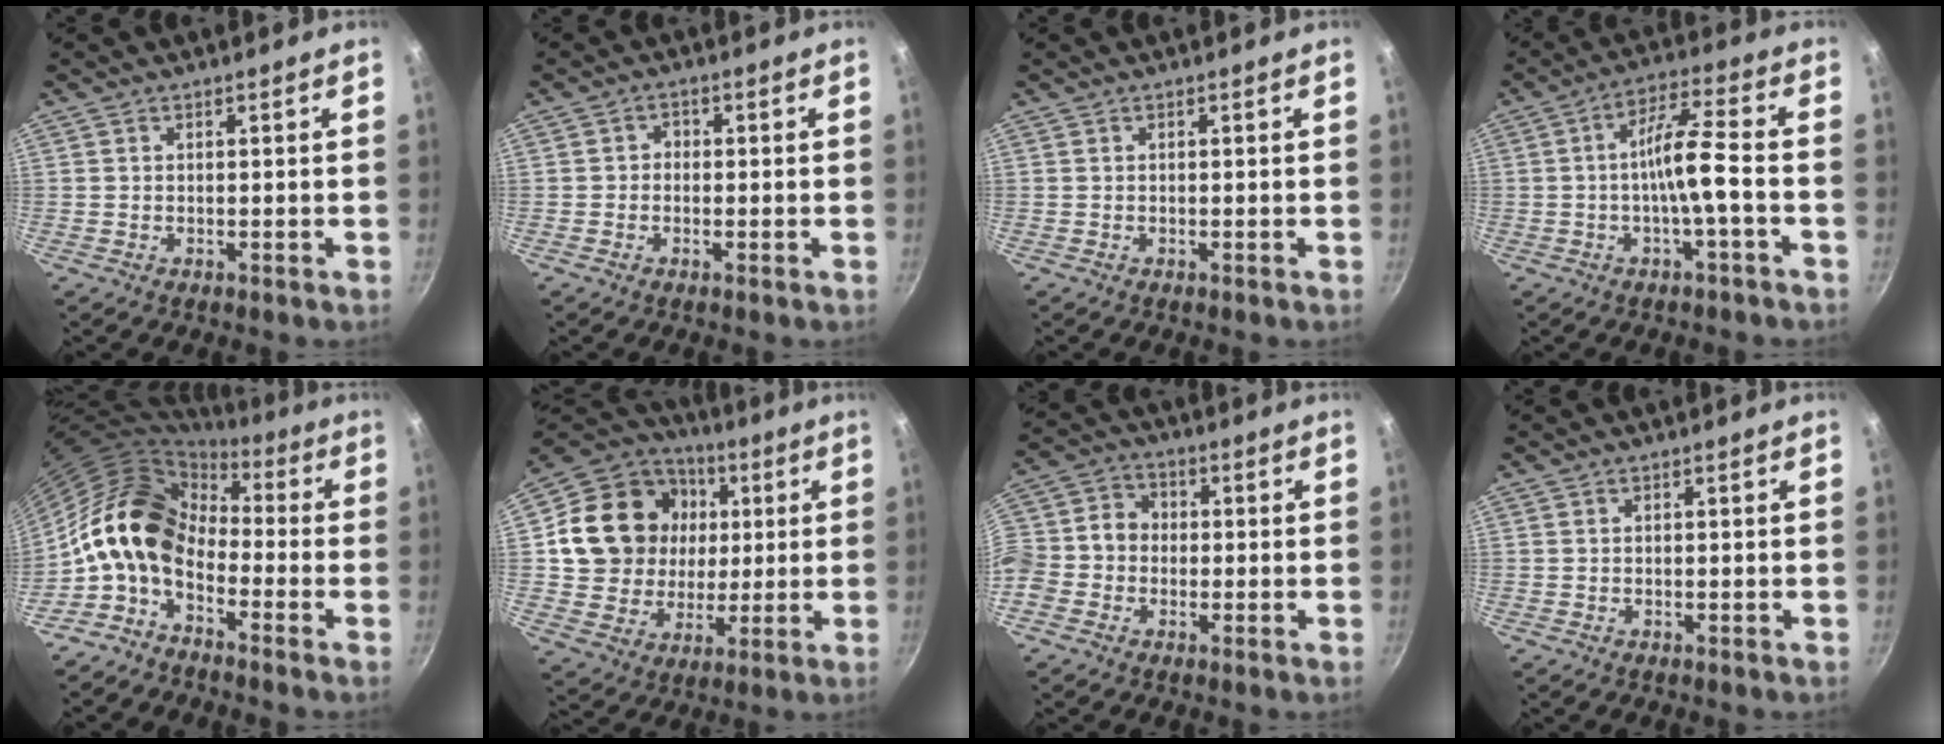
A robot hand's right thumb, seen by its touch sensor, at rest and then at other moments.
{"total": 1.8, "force": [-0.4, 1.6, 0.7], "torque": [-0.001, 0.005, -0.013]}
{"total": 0.0}
{"total": 8.5, "force": [-2.1, 1.3, 8.2], "torque": [-0.154, 0.034, -0.040]}
{"total": 13.2, "force": [-2.7, 8.9, 9.4], "torque": [-0.148, 0.049, -0.077]}
{"total": 20.5, "force": [3.5, 17.6, 9.9], "torque": [-0.165, 0.018, 0.066]}
{"total": 11.8, "force": [-1.7, 10.2, 5.7], "torque": [-0.105, 0.039, -0.051]}
{"total": 0.0}